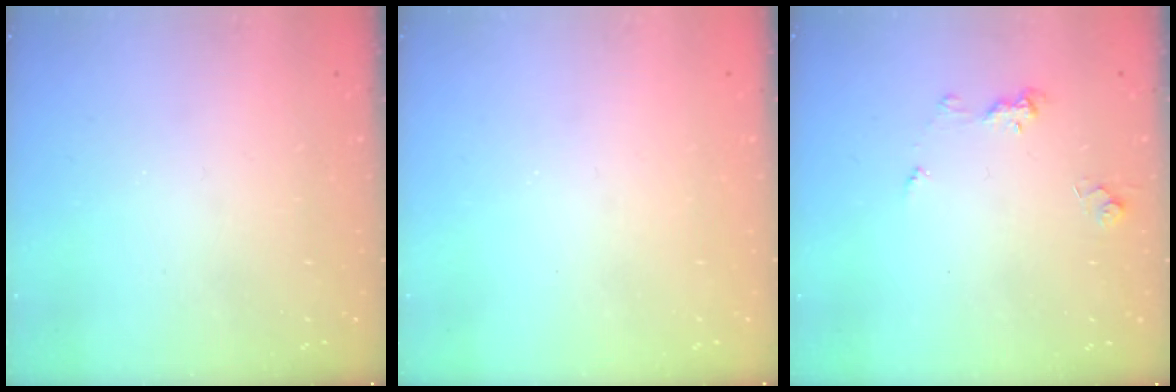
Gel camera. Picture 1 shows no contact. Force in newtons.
{"total": 0.0}
{"total": 5.1, "press": 5.1, "slide": 0.5}